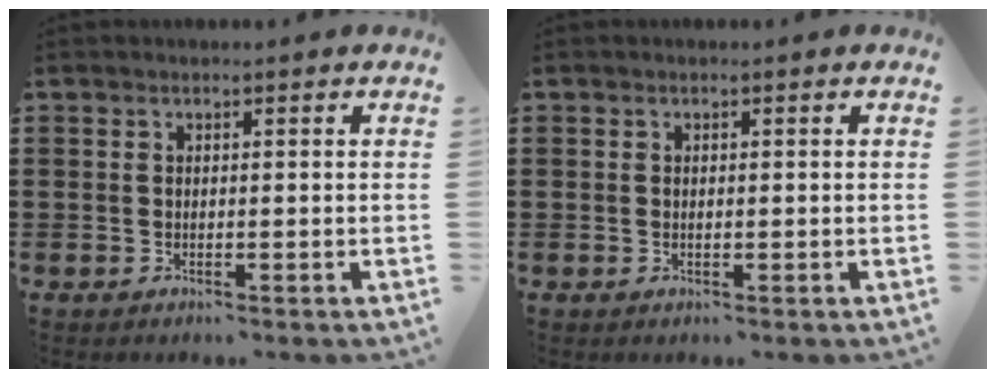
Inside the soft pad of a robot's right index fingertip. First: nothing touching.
{"total": 0.0}